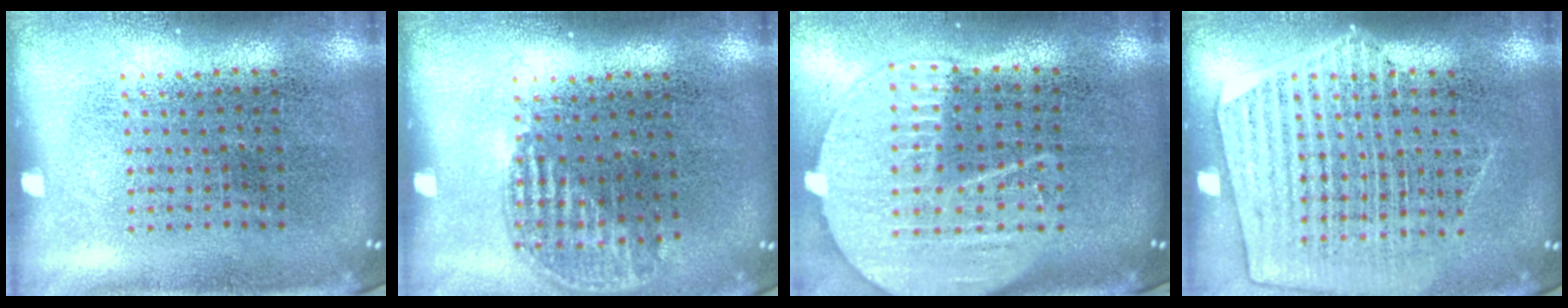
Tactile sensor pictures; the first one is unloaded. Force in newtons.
{"total": 1.2, "press": 1.0, "slide": 0.6}
{"total": 2.0, "press": 1.8, "slide": 1.0}
{"total": 1.6, "press": 1.4, "slide": 0.7}